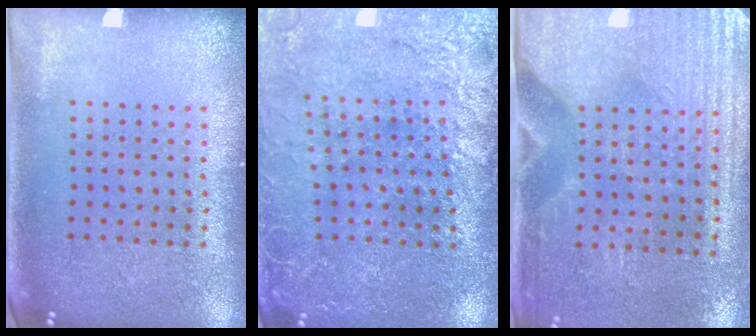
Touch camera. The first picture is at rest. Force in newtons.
{"total": 2.8, "press": 2.8, "slide": 0.1}
{"total": 3.0, "press": 2.7, "slide": 1.4}